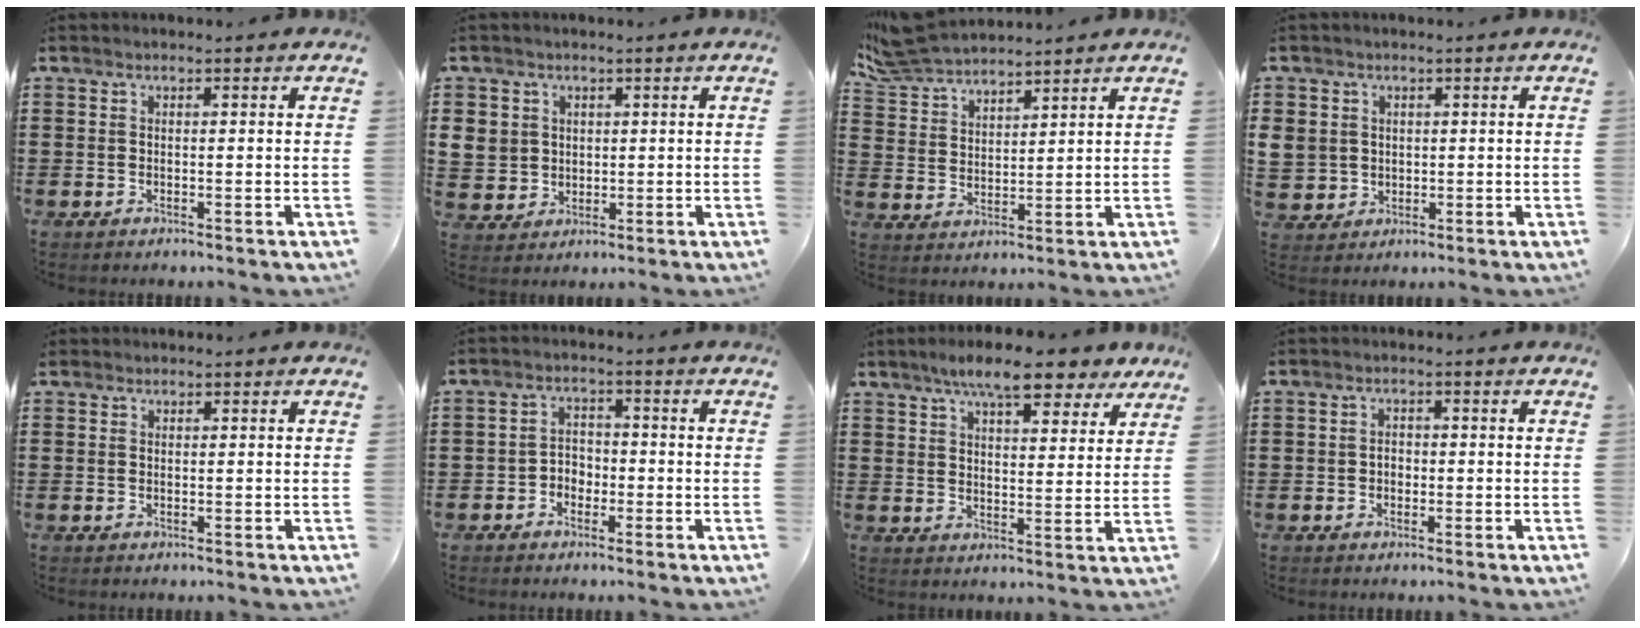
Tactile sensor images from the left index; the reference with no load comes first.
{"total": 4.2, "force": [1.3, 4.0, 0.6], "torque": [-0.033, 0.013, 0.022]}
{"total": 6.4, "force": [6.1, 1.3, 1.5], "torque": [-0.056, -0.019, 0.112]}
{"total": 3.5, "force": [0.8, 3.4, 0.3], "torque": [-0.025, 0.011, 0.012]}
{"total": 0.5, "force": [0.3, 0.4, 0.1], "torque": [-0.004, 0.002, 0.007]}
{"total": 2.5, "force": [-1.6, 1.8, 0.7], "torque": [-0.019, 0.008, -0.037]}
{"total": 8.8, "force": [7.2, 2.0, 4.6], "torque": [-0.085, -0.020, 0.127]}
{"total": 1.3, "force": [-0.2, 1.0, 0.8], "torque": [-0.017, 0.004, -0.006]}